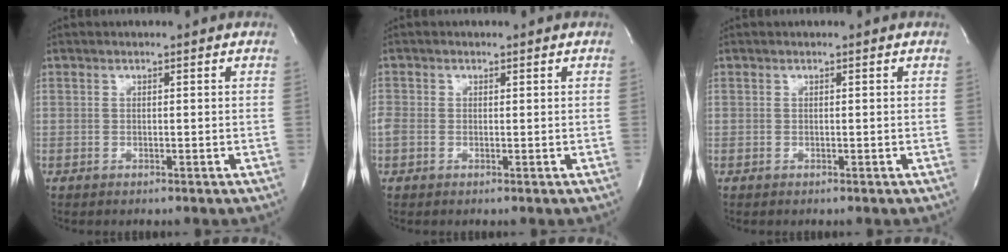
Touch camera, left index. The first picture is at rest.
{"total": 1.8, "force": [-0.1, 1.6, 0.9], "torque": [-0.037, 0.010, -0.002]}
{"total": 0.0}